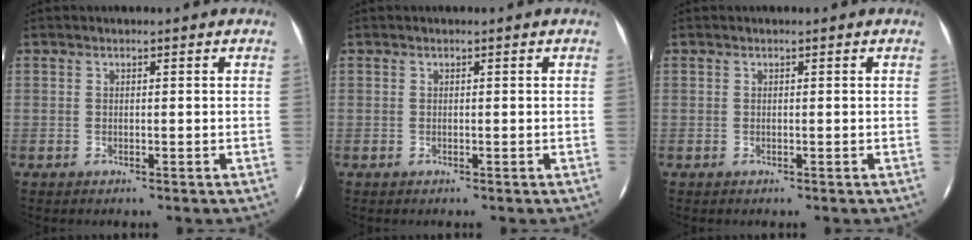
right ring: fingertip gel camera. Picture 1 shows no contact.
{"total": 0.0}
{"total": 0.0}